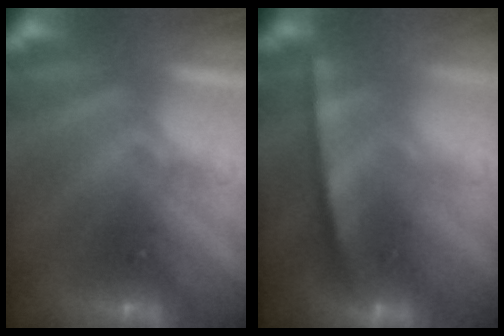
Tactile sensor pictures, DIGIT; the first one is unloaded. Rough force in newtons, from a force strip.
{"total": 6.3}